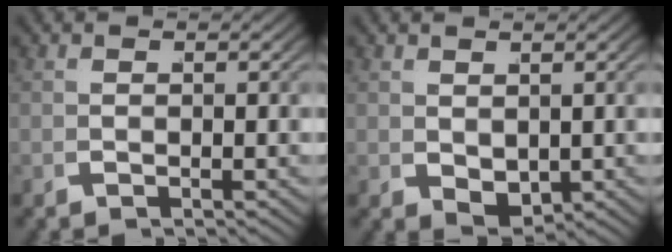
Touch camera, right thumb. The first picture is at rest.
{"total": 2.4, "force": [0.5, 1.6, 1.6], "torque": [-0.031, -0.017, 0.027]}